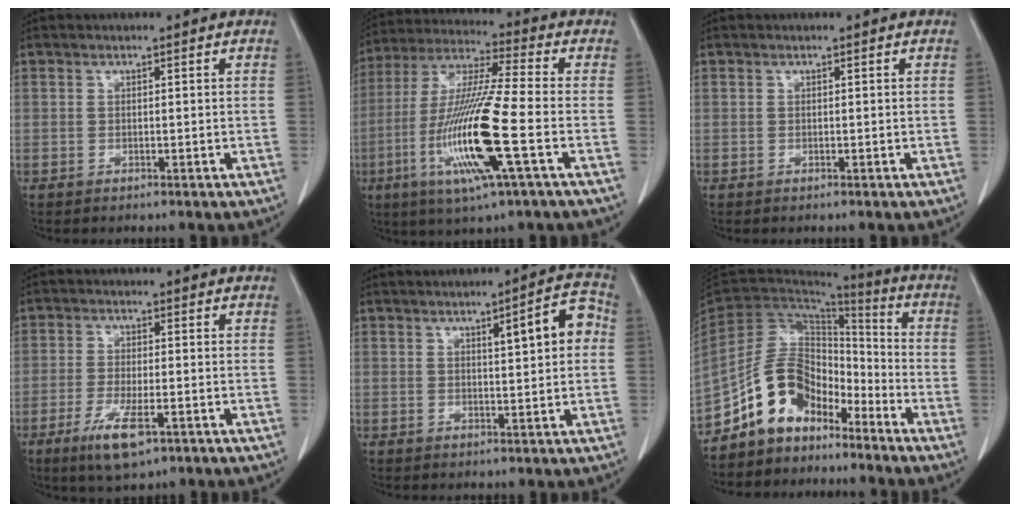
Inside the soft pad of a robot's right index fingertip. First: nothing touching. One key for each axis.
{"total": 17.1, "fx": -5.0, "fy": 0.3, "fz": 16.3, "tx": -0.338, "ty": -0.019, "tz": -0.098}
{"total": 0.0}
{"total": 7.1, "fx": -3.7, "fy": 1.7, "fz": 5.8, "tx": -0.112, "ty": -0.014, "tz": -0.059}
{"total": 6.4, "fx": 1.3, "fy": 1.1, "fz": 6.2, "tx": -0.082, "ty": 0.018, "tz": 0.015}
{"total": 11.0, "fx": -8.0, "fy": 6.3, "fz": 4.1, "tx": -0.084, "ty": 0.050, "tz": -0.152}